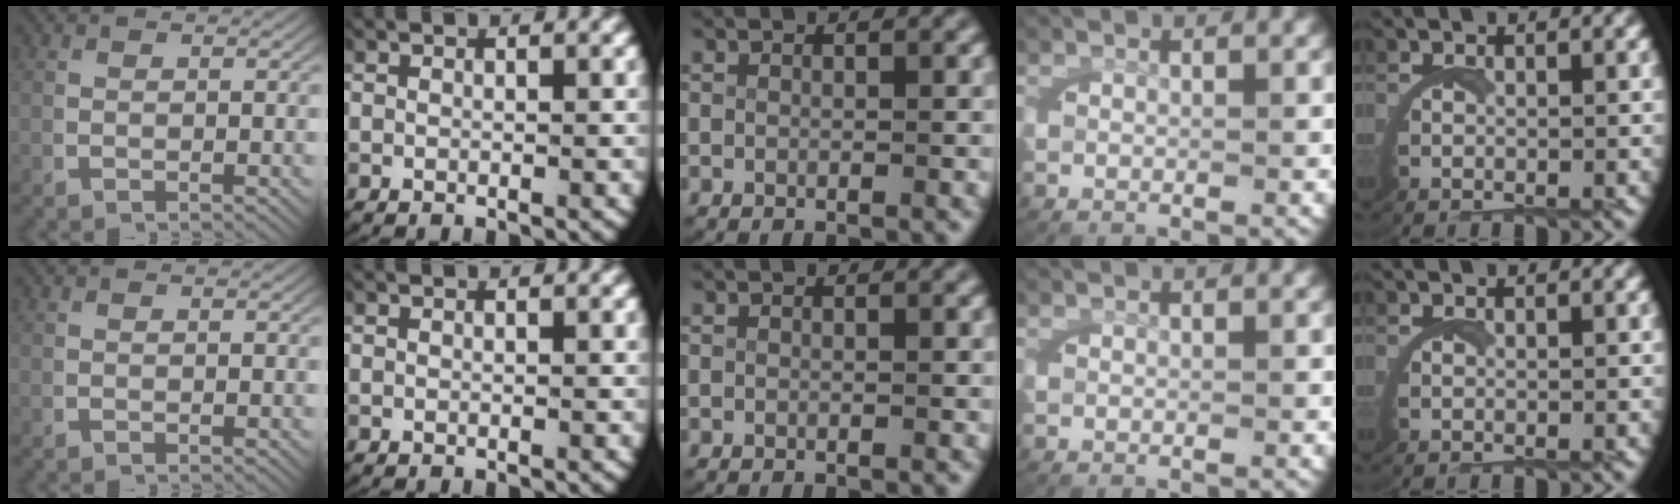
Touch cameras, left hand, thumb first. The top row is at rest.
{}